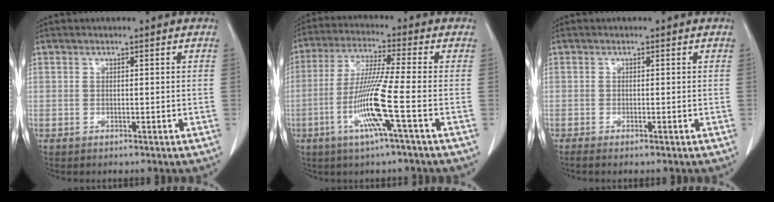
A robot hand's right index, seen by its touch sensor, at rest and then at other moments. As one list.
[{"total": 10.5, "force": [-3.4, -1.3, 9.8], "torque": [-0.195, -0.013, -0.068]}, {"total": 1.0, "force": [-0.8, -0.1, 0.7], "torque": [-0.013, -0.002, -0.015]}]